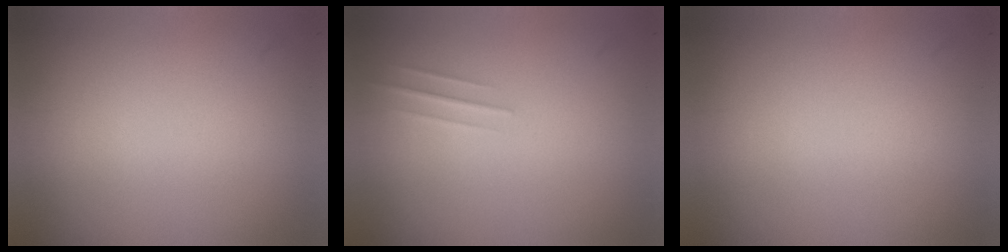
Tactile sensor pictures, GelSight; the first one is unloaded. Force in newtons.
{"total": 1.0}
{"total": 0.0}